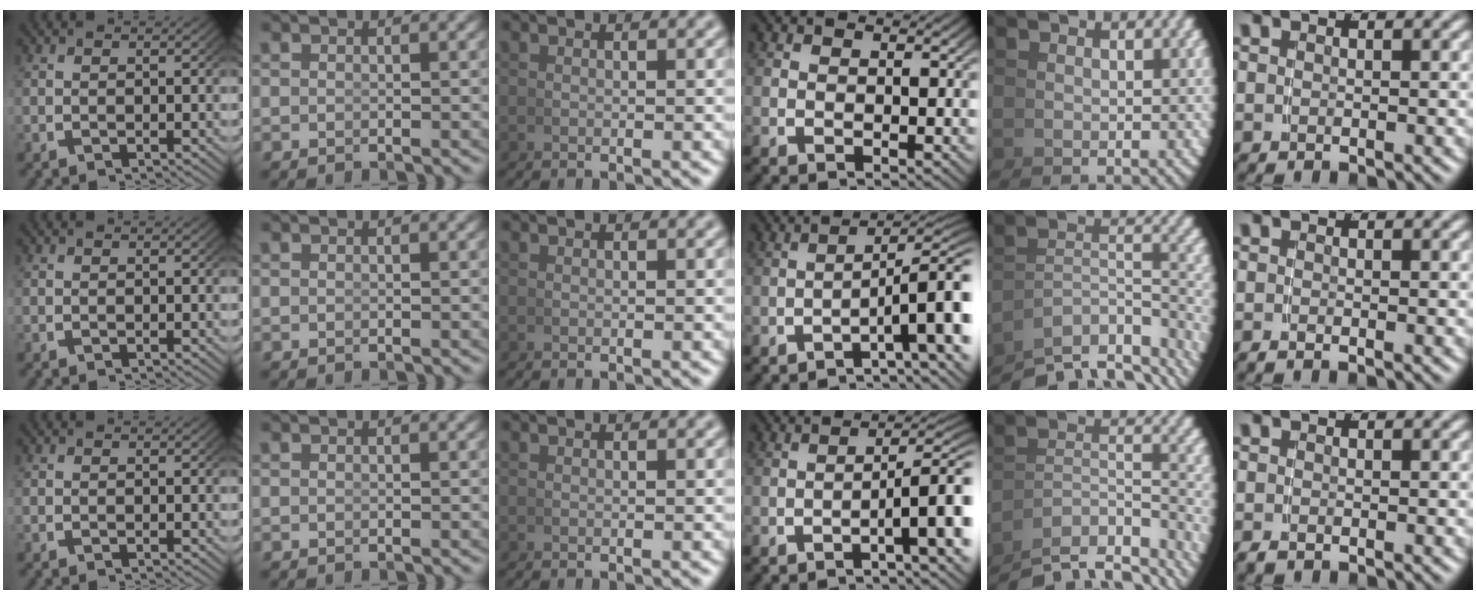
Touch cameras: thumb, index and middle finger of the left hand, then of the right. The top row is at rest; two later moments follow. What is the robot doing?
{"motion": "grasp_and_lifting", "object": "whiteboard"}